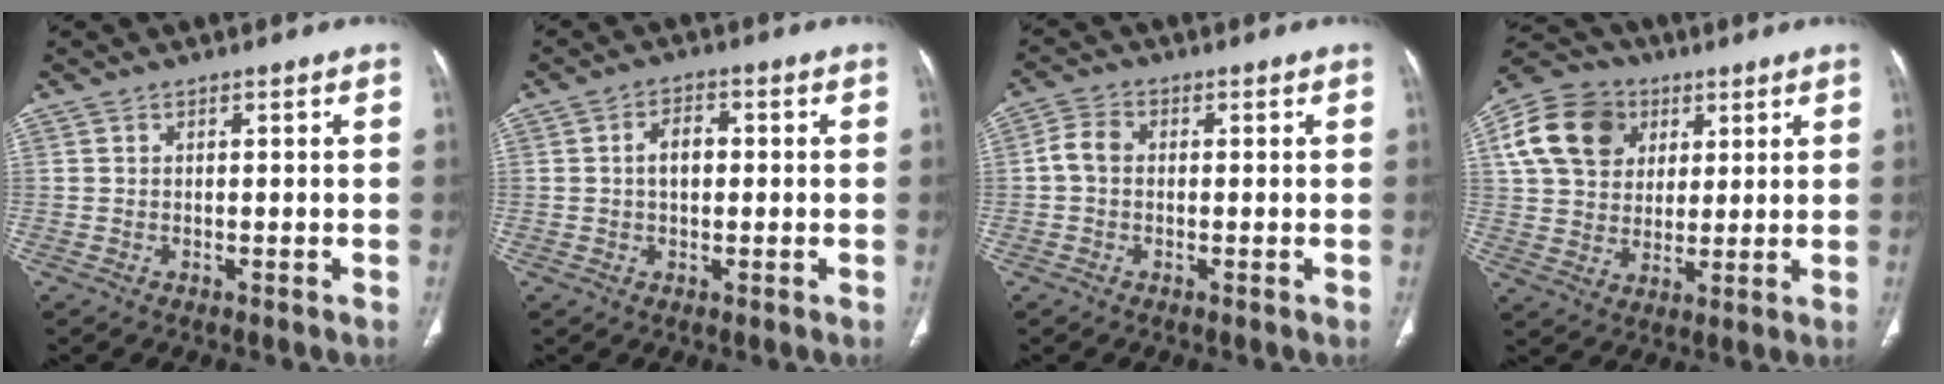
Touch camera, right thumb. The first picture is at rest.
{"total": 4.4, "force": [0.2, 2.9, 3.3], "torque": [-0.051, 0.014, -0.001]}
{"total": 3.7, "force": [-0.2, 2.7, 2.5], "torque": [-0.047, 0.010, -0.013]}
{"total": 14.9, "force": [5.0, 11.9, 7.4], "torque": [-0.122, 0.005, 0.084]}